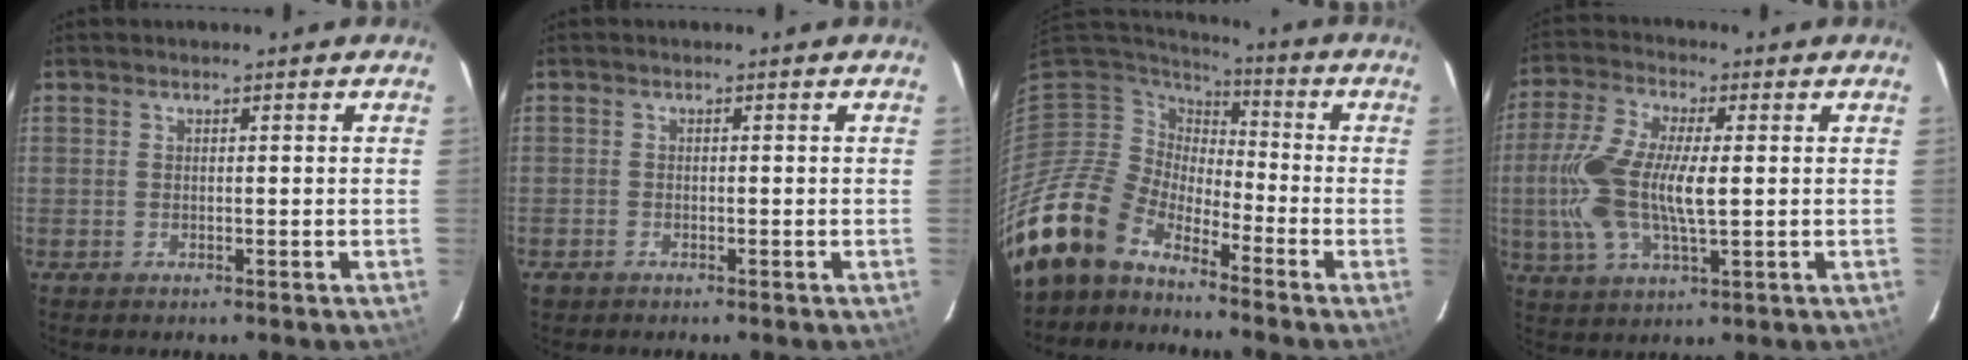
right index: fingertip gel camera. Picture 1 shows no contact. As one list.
[{"total": 1.3, "force": [-0.8, 1.0, 0.2], "torque": [-0.008, 0.000, -0.011]}, {"total": 13.7, "force": [-11.5, 6.2, 4.2], "torque": [-0.096, -0.003, -0.228]}, {"total": 13.6, "force": [-0.1, 5.3, 12.6], "torque": [-0.269, 0.004, -0.004]}]